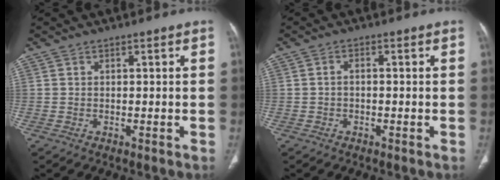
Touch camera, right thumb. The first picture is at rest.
{"total": 1.3, "force": [-0.3, 0.8, 0.9], "torque": [-0.015, 0.006, -0.008]}